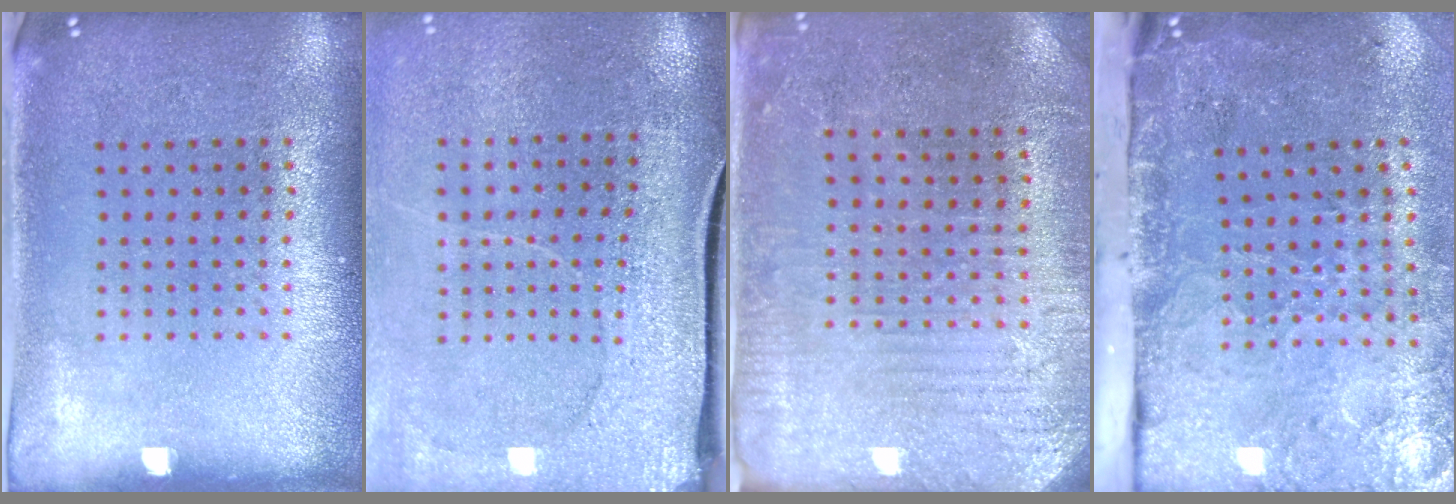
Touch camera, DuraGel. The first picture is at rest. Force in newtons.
{"total": 3.3, "press": 2.9, "slide": 1.5}
{"total": 2.9, "press": 2.7, "slide": 0.9}
{"total": 4.9, "press": 3.6, "slide": 3.3}